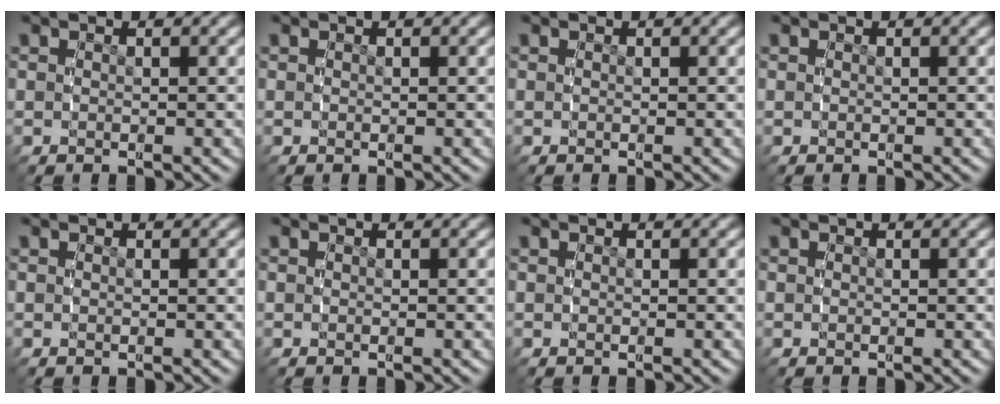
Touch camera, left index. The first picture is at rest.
{"total": 0.0}
{"total": 0.0}
{"total": 1.0, "force": [-0.2, -0.9, -0.3], "torque": [0.012, -0.009, 0.005]}
{"total": 0.0}
{"total": 0.0}
{"total": 0.0}
{"total": 0.0}